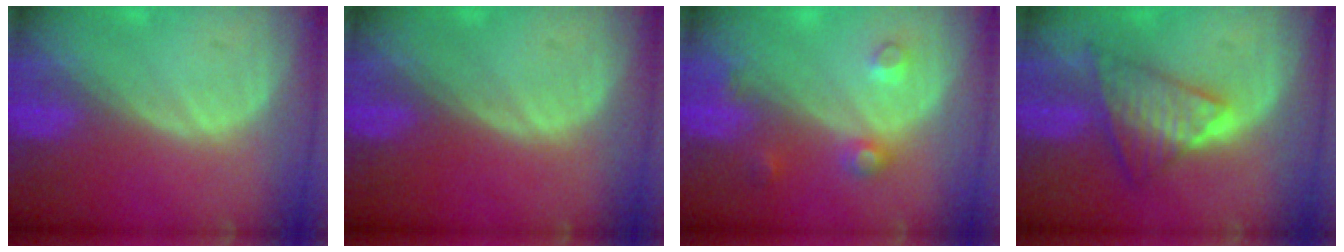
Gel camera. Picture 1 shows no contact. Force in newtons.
{"total": 0.0}
{"total": 3.4, "press": 3.2, "slide": 0.9}
{"total": 7.0, "press": 6.6, "slide": 2.5}